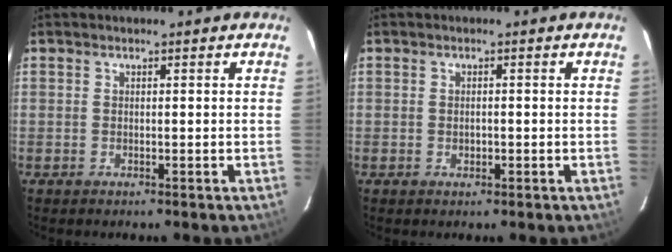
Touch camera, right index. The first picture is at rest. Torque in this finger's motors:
{"motor_torque": [-0.04, 0.01, -0.02, 0.00]}